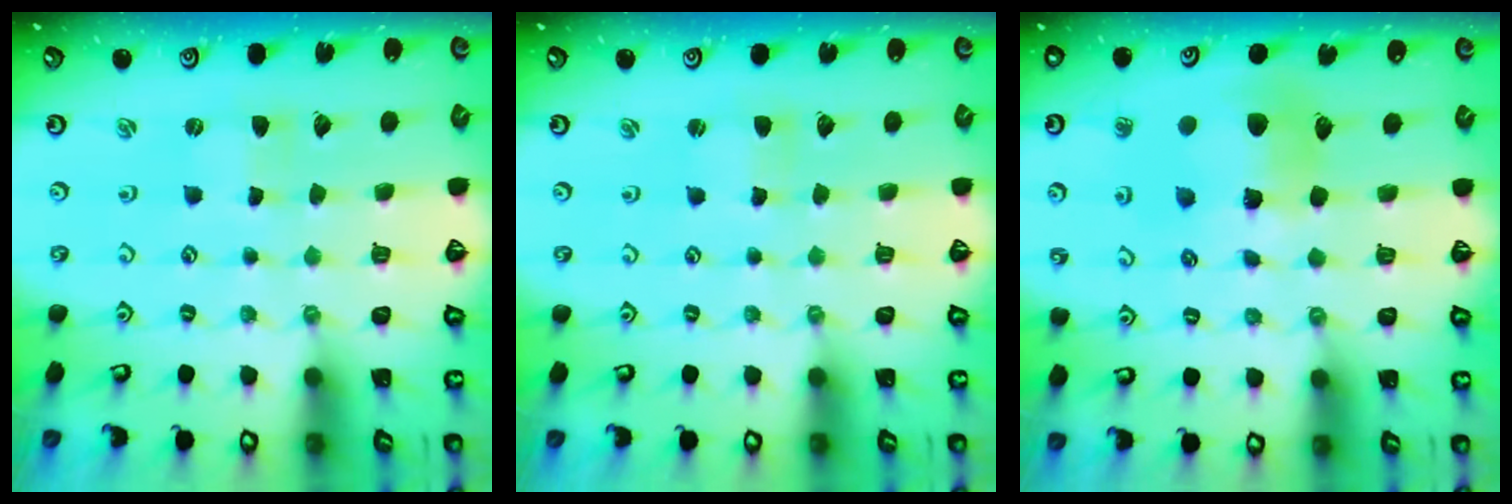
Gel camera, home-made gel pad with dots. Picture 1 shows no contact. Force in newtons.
{"total": 1.3, "press": 1.2, "slide": 0.2}
{"total": 10.9, "press": 10.8, "slide": 1.5}